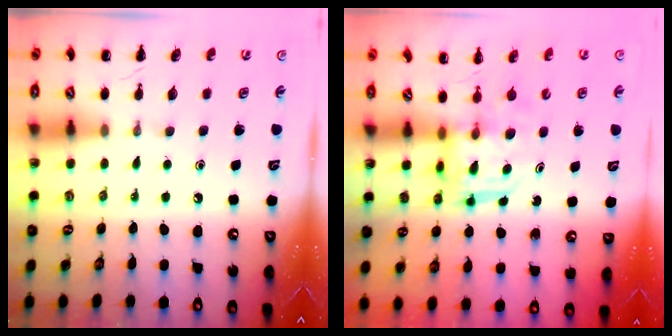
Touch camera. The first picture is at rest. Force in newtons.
{"total": 3.0, "press": 3.0, "slide": 0.2}